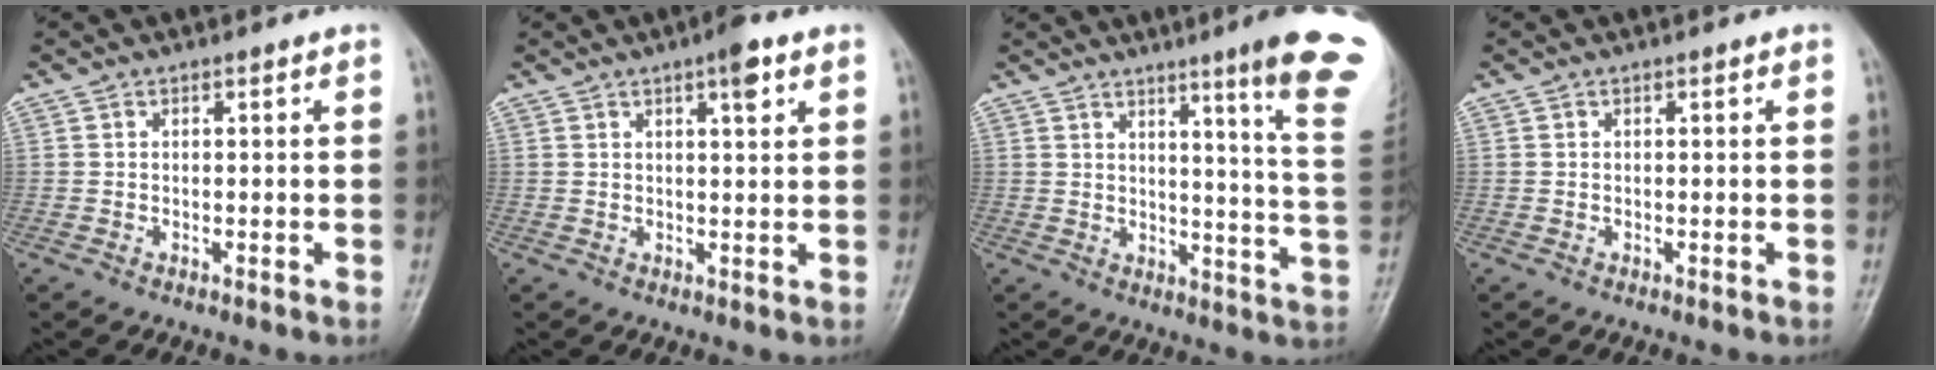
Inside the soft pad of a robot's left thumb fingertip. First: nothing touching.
{"total": 4.3, "force": [2.3, 1.1, 3.5], "torque": [-0.046, -0.008, 0.030]}
{"total": 16.6, "force": [10.0, 0.1, 13.2], "torque": [-0.150, -0.068, 0.115]}
{"total": 0.0}